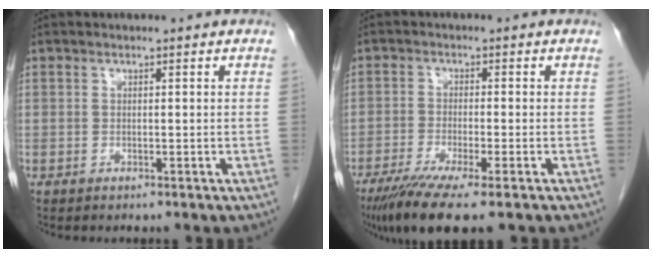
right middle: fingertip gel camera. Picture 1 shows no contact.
{"total": 8.8, "force": [-5.9, 0.4, 6.4], "torque": [-0.107, -0.022, -0.097]}